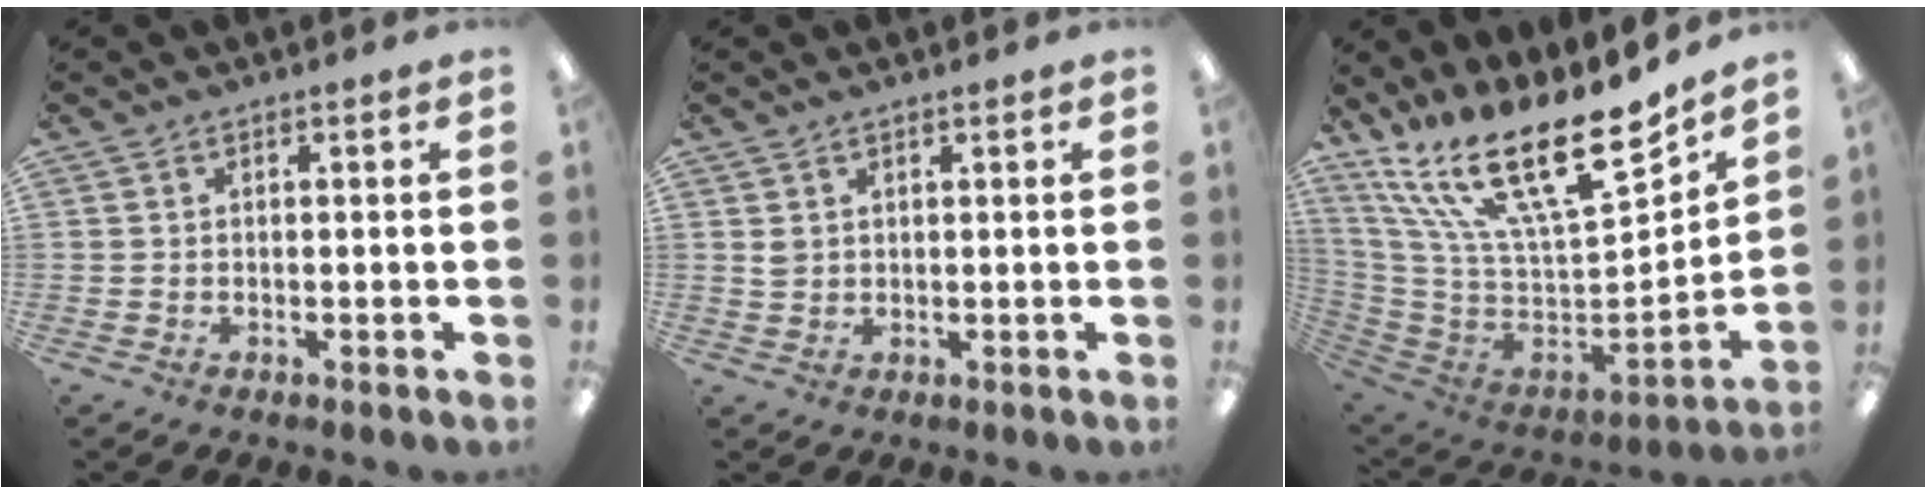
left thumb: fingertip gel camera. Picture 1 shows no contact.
{"total": 1.5, "force": [1.0, 0.9, 0.6], "torque": [-0.015, 0.001, 0.019]}
{"total": 25.2, "force": [15.3, 8.7, 18.0], "torque": [-0.317, -0.109, 0.269]}